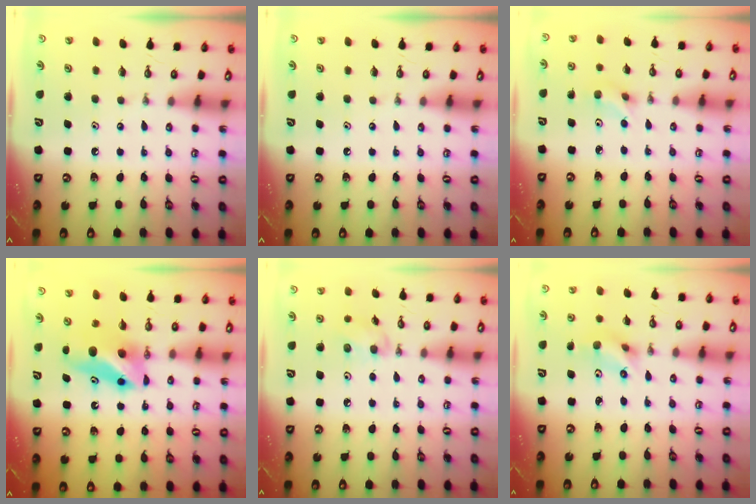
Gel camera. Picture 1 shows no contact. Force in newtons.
{"total": 0.0}
{"total": 4.2, "press": 4.1, "slide": 1.0}
{"total": 8.0, "press": 7.2, "slide": 3.4}
{"total": 5.4, "press": 5.2, "slide": 1.5}
{"total": 6.9, "press": 2.5, "slide": 6.5}